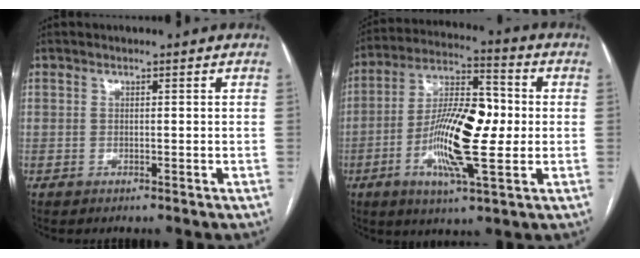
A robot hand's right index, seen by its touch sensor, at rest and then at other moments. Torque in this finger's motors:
{"motor_torque": [0.78, -0.11, 0.47, 0.21]}